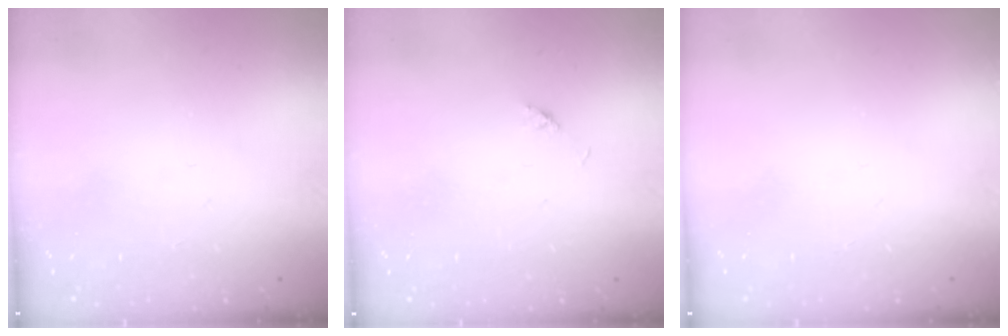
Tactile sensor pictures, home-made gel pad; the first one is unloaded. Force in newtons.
{"total": 2.1, "press": 2.1, "slide": 0.3}
{"total": 0.0}